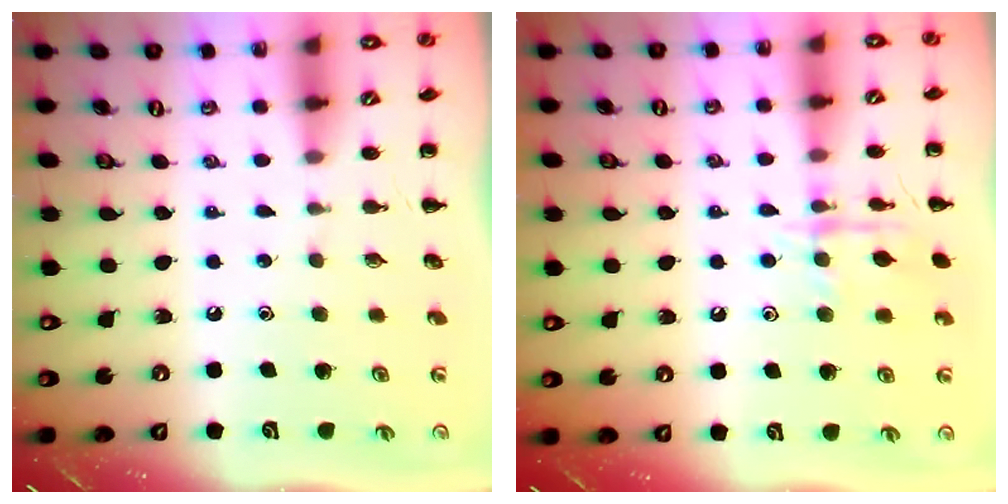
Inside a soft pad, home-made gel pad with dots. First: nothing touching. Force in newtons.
{"total": 10.7, "press": 10.7, "slide": 0.6}